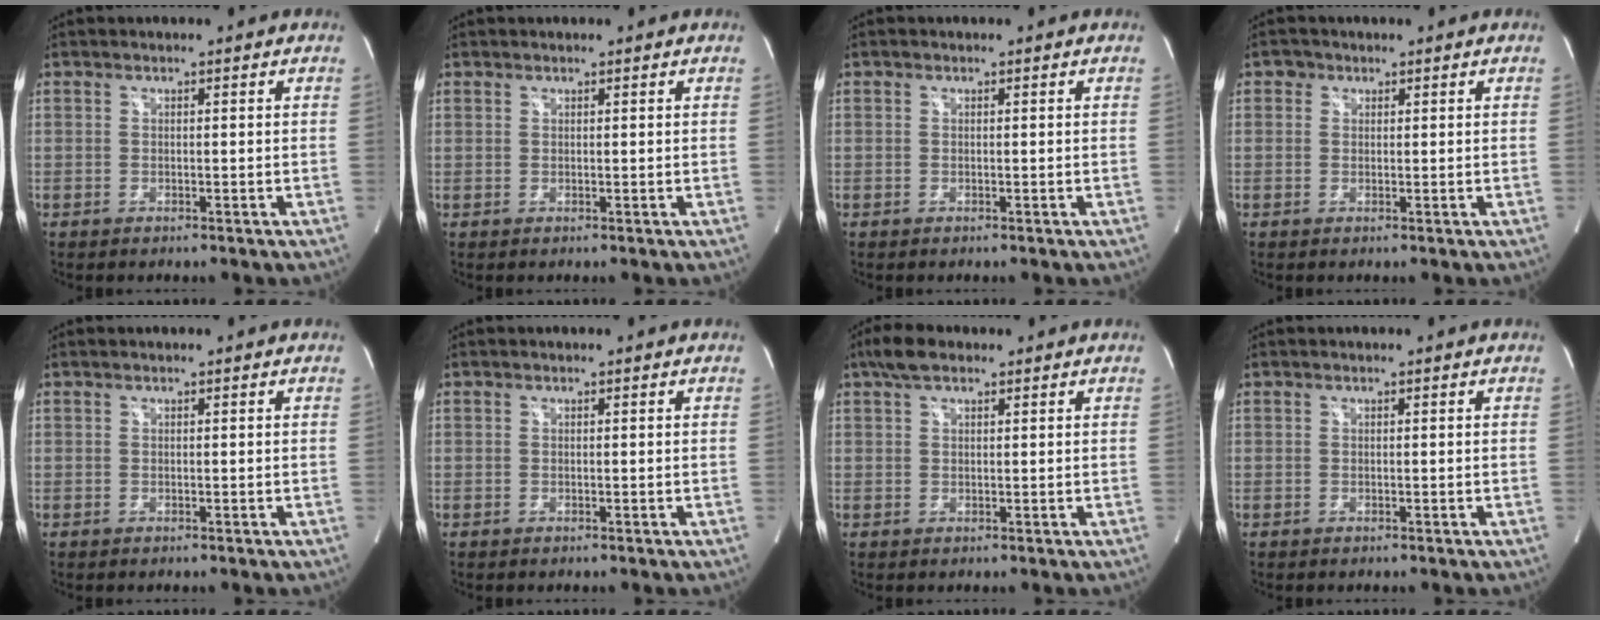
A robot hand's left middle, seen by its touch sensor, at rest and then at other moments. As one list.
[{"total": 0.6, "force": [0.5, 0.4, 0.0], "torque": [-0.003, 0.000, 0.006]}, {"total": 0.0}, {"total": 1.4, "force": [0.7, 1.2, 0.2], "torque": [0.003, 0.003, 0.007]}, {"total": 0.0}, {"total": 0.0}, {"total": 3.9, "force": [2.7, 1.6, 2.4], "torque": [-0.057, 0.017, 0.052]}, {"total": 0.0}]